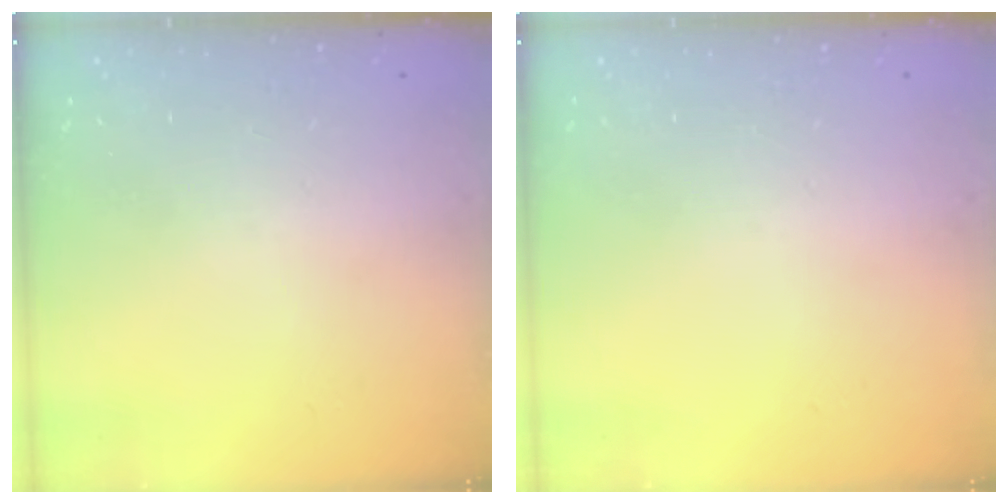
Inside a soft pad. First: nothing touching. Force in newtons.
{"total": 0.0}